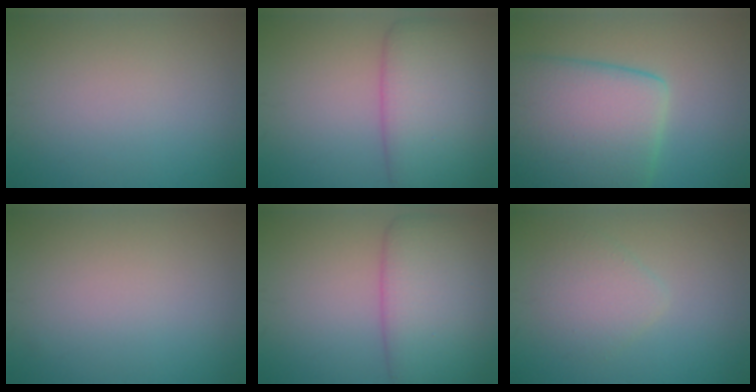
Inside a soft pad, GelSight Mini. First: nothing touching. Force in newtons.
{"total": 7.5, "press": 7.5, "slide": 0.7}
{"total": 11.0, "press": 10.9, "slide": 0.7}
{"total": 0.0}
{"total": 7.5, "press": 7.5, "slide": 0.7}
{"total": 2.5, "press": 2.5, "slide": 0.2}